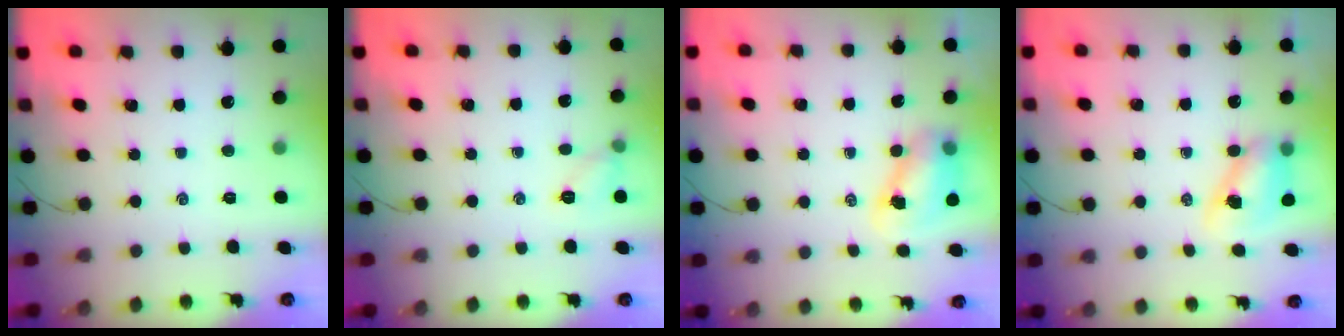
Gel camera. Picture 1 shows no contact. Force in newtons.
{"total": 6.1, "press": 6.0, "slide": 1.0}
{"total": 7.6, "press": 7.4, "slide": 1.7}
{"total": 8.1, "press": 8.0, "slide": 1.3}